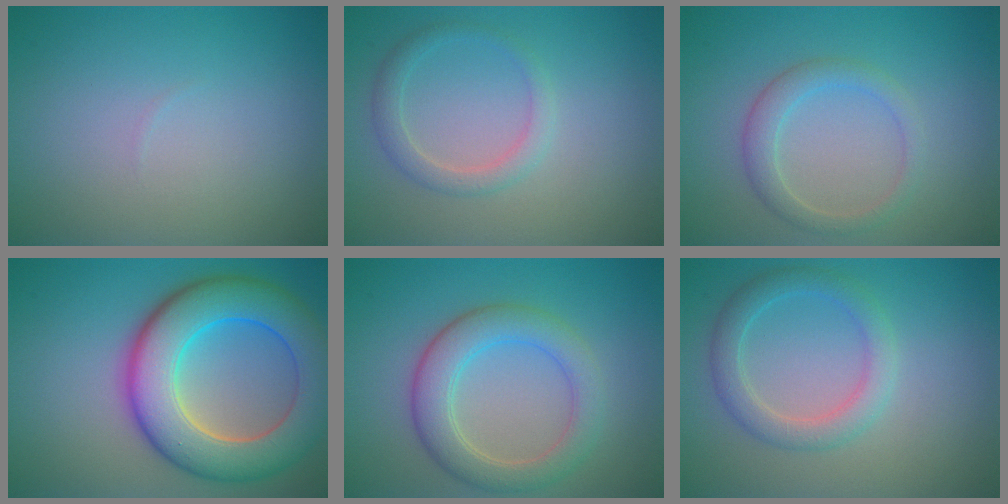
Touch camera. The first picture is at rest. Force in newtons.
{"total": 2.0, "press": 2.0, "slide": 0.0}
{"total": 2.4, "press": 2.4, "slide": 0.0}
{"total": 10.2, "press": 10.2, "slide": 0.4}
{"total": 4.9, "press": 4.8, "slide": 0.3}
{"total": 3.0, "press": 3.0, "slide": 0.3}